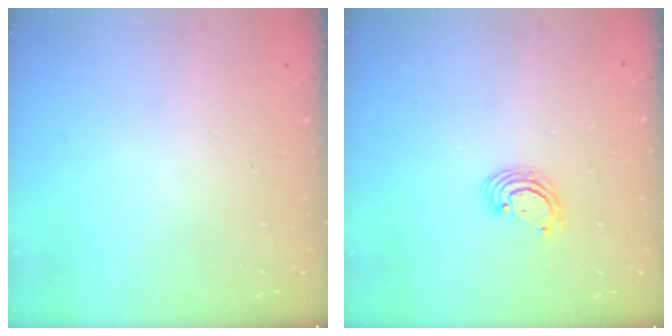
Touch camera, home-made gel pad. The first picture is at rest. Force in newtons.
{"total": 3.1, "press": 3.1, "slide": 0.1}